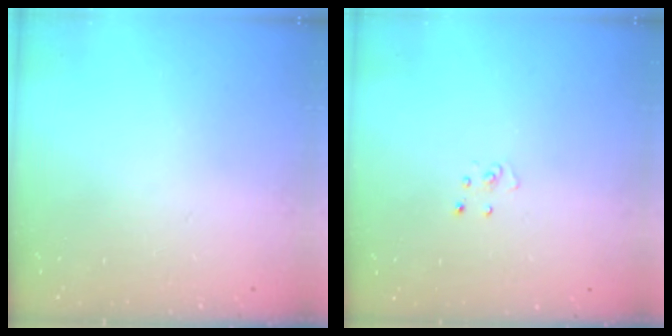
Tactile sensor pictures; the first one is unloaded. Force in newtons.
{"total": 2.5, "press": 2.5, "slide": 0.3}